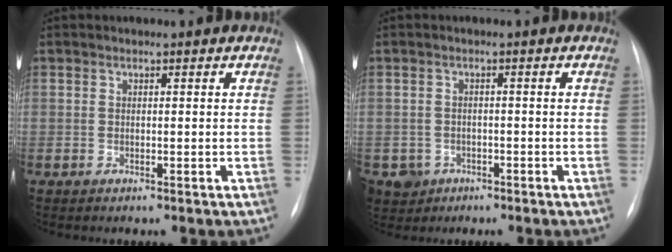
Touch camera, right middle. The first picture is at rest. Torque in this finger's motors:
{"motor_torque": [0.10, -0.10, 0.09, 0.03]}